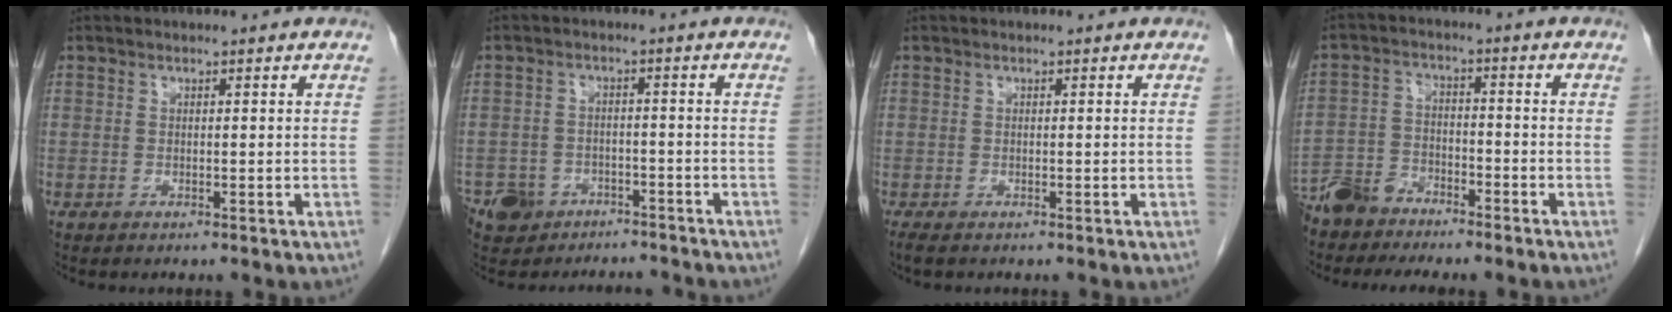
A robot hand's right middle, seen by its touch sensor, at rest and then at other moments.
{"total": 7.3, "force": [-5.7, 4.3, 1.3], "torque": [-0.025, 0.011, -0.084]}
{"total": 1.9, "force": [-1.5, 0.6, 1.0], "torque": [-0.019, -0.006, -0.020]}
{"total": 5.7, "force": [-5.2, 1.8, 1.4], "torque": [-0.031, -0.009, -0.102]}